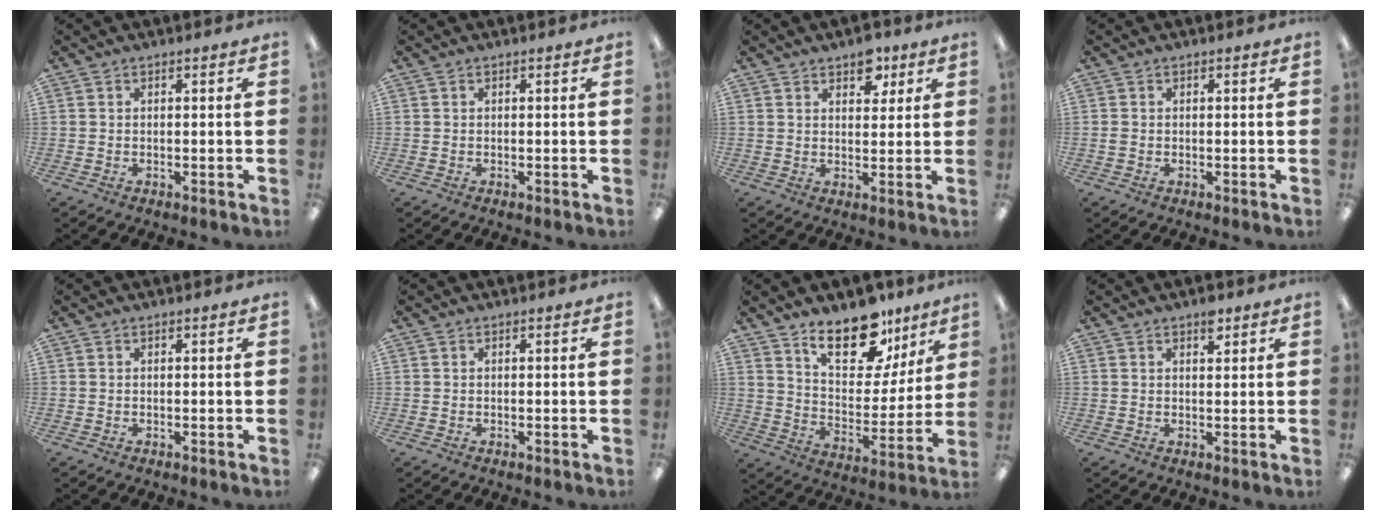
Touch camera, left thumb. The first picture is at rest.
{"total": 0.0}
{"total": 6.0, "force": [4.1, 3.4, 2.8], "torque": [-0.018, -0.018, 0.067]}
{"total": 0.6, "force": [-0.1, 0.6, 0.3], "torque": [-0.006, 0.003, -0.003]}
{"total": 0.0}
{"total": 0.0}
{"total": 17.7, "force": [12.4, 8.3, 9.4], "torque": [-0.132, -0.080, 0.216]}
{"total": 6.1, "force": [4.4, 3.1, 3.1], "torque": [-0.021, -0.025, 0.071]}